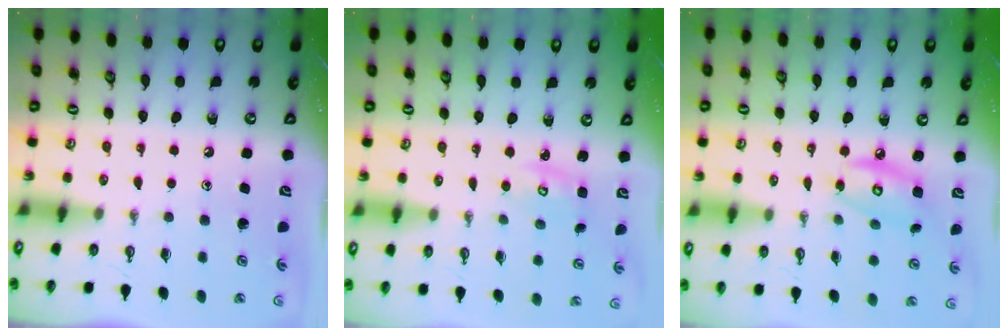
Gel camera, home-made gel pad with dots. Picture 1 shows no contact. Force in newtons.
{"total": 2.7, "press": 2.7, "slide": 0.3}
{"total": 8.7, "press": 8.7, "slide": 0.6}